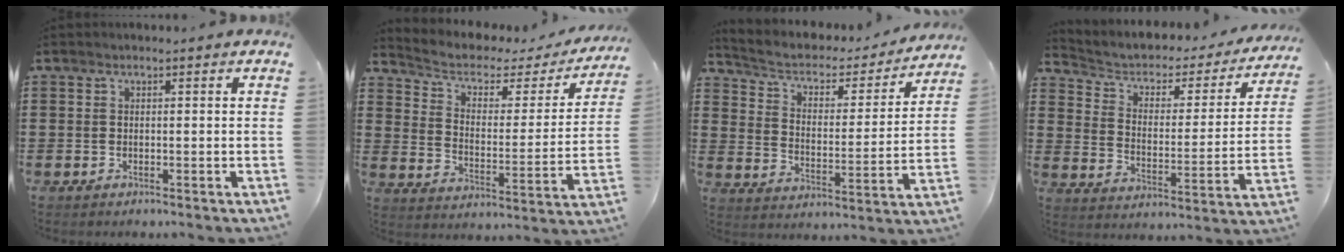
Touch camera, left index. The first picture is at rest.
{"total": 3.7, "force": [2.3, 2.1, 2.1], "torque": [-0.058, -0.015, 0.030]}
{"total": 3.6, "force": [2.5, 2.0, 1.7], "torque": [-0.050, -0.018, 0.033]}
{"total": 3.0, "force": [1.8, 2.1, 1.2], "torque": [-0.040, -0.016, 0.019]}